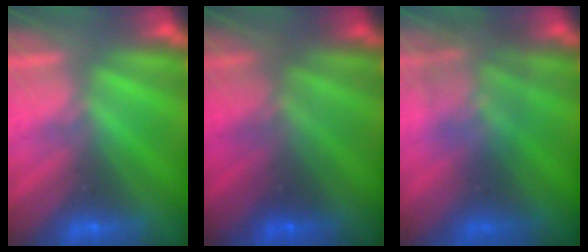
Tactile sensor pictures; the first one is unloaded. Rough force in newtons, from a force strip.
{"total": 1.9}
{"total": 1.3}